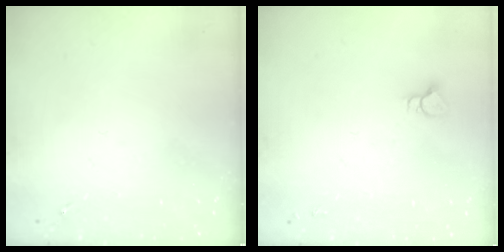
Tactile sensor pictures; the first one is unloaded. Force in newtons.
{"total": 3.3, "press": 3.3, "slide": 0.2}